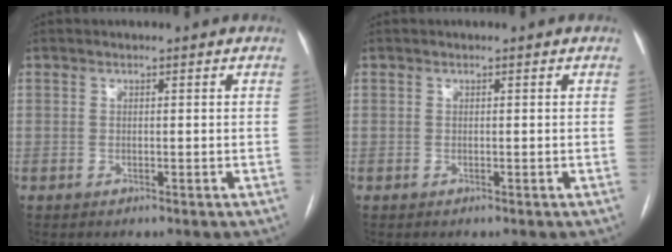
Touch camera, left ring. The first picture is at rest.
{"total": 0.0}